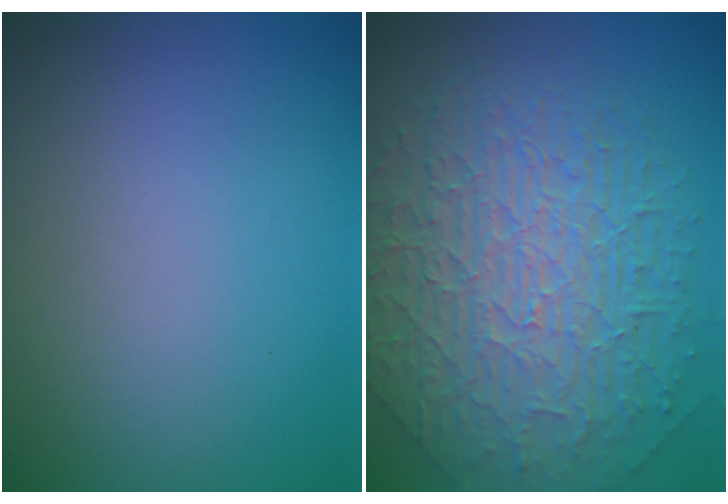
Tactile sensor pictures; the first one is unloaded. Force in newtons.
{"total": 9.9, "press": 6.6, "slide": 7.3}